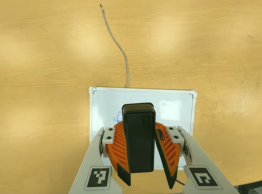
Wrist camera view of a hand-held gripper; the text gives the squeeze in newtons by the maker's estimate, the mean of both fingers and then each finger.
{"total": 8.2, "left": 9.1, "right": 7.4}